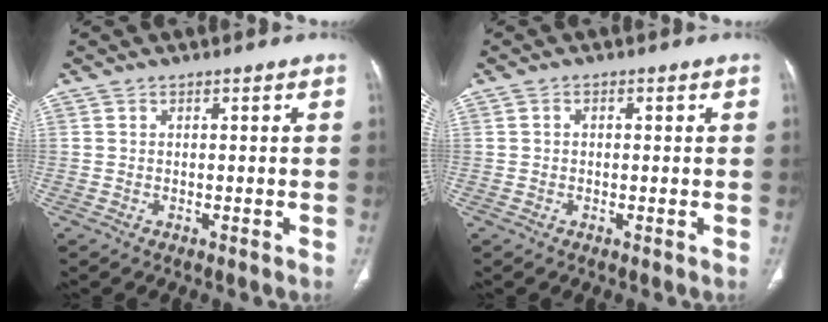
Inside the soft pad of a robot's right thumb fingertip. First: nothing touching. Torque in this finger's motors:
{"motor_torque": [-0.22, -0.52, -0.16, 0.07, 0.04]}